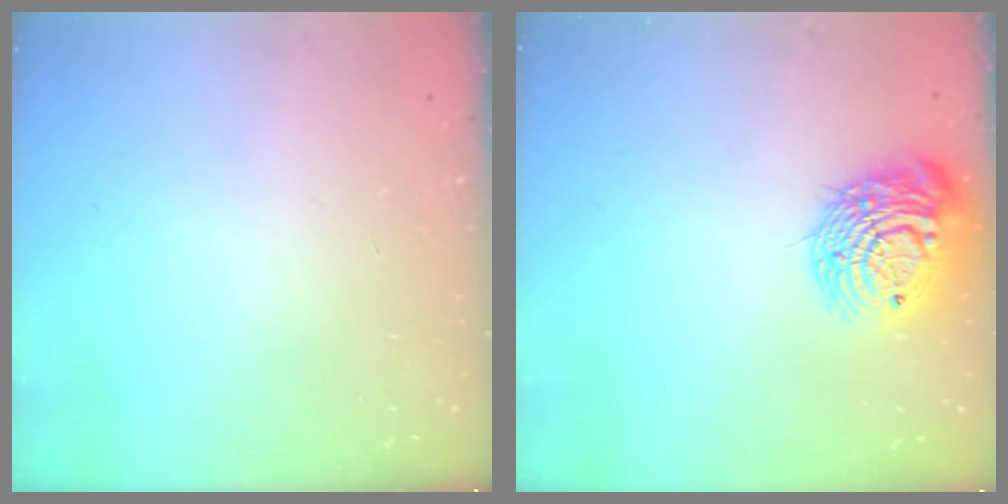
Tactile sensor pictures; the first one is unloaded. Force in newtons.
{"total": 15.3, "press": 15.2, "slide": 1.8}